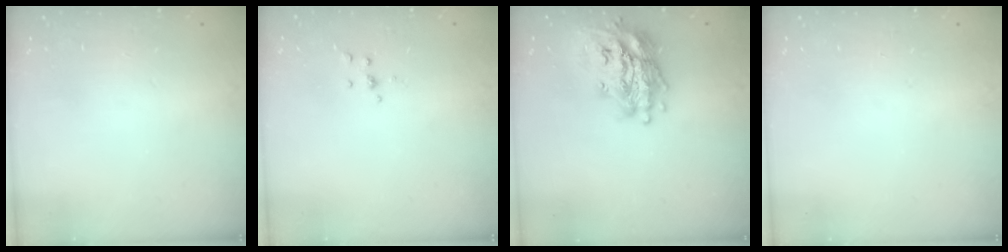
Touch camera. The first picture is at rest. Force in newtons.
{"total": 3.6, "press": 3.6, "slide": 0.3}
{"total": 17.9, "press": 17.7, "slide": 2.2}
{"total": 0.0}